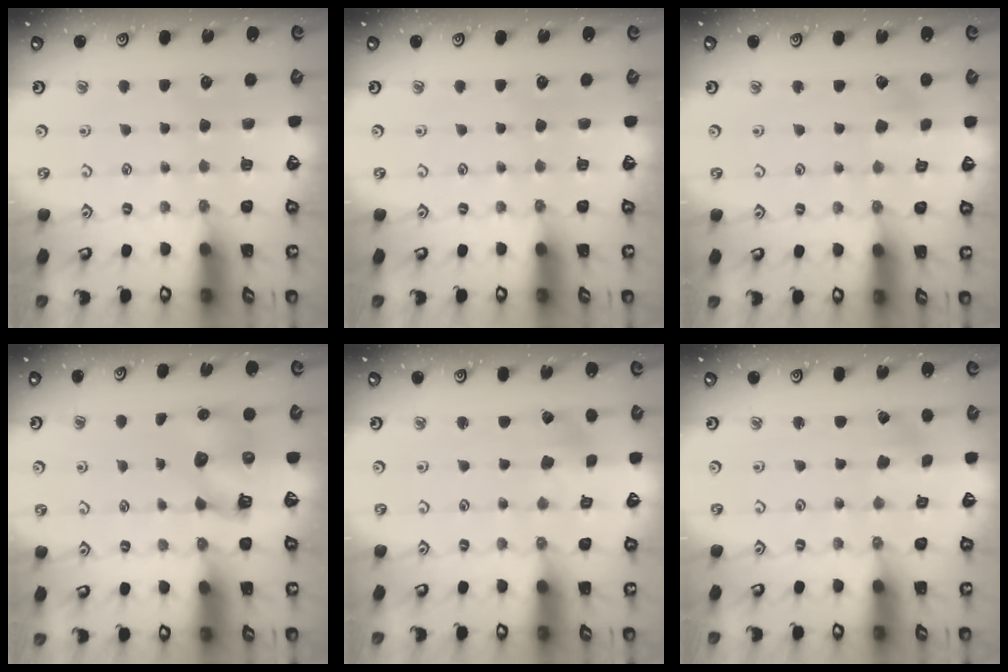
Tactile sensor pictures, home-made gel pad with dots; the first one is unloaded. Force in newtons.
{"total": 0.0}
{"total": 2.3, "press": 2.3, "slide": 0.1}
{"total": 6.8, "press": 6.8, "slide": 0.9}
{"total": 1.0, "press": 1.0, "slide": 0.1}
{"total": 0.5, "press": 0.5, "slide": 0.1}